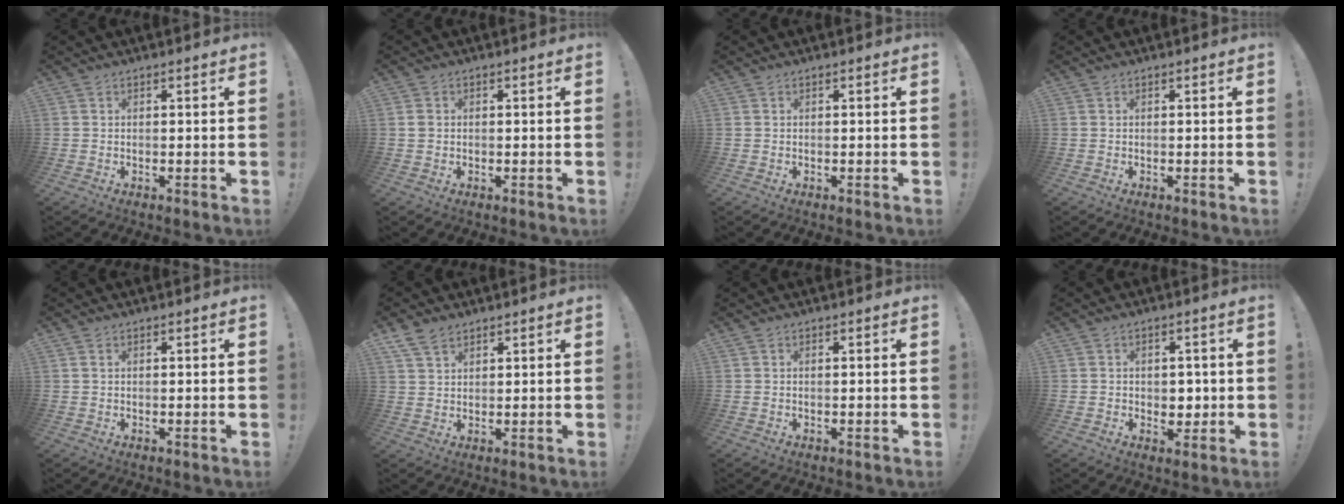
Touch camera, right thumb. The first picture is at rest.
{"total": 1.2, "force": [0.0, 1.1, 0.5], "torque": [-0.015, 0.008, 0.002]}
{"total": 0.0}
{"total": 0.0}
{"total": 0.8, "force": [0.4, 0.3, 0.6], "torque": [-0.016, 0.003, 0.008]}
{"total": 5.3, "force": [3.8, 2.9, 2.4], "torque": [-0.055, -0.010, 0.075]}
{"total": 0.0}
{"total": 3.9, "force": [0.4, 3.6, 1.4], "torque": [0.001, -0.007, 0.005]}